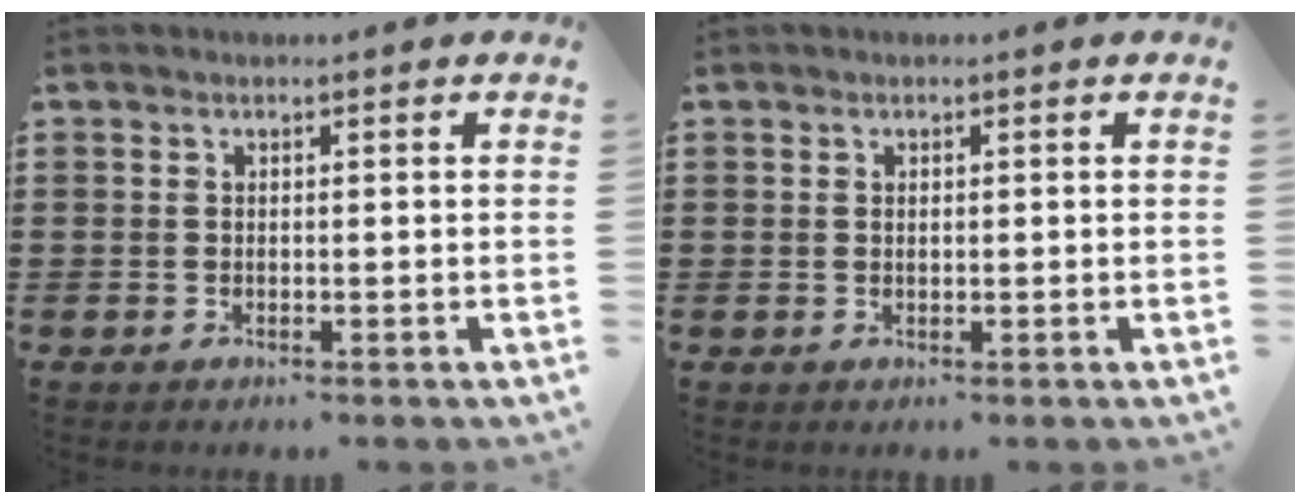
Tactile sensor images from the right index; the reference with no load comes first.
{"total": 0.6, "force": [0.2, 0.3, 0.4], "torque": [-0.010, 0.000, 0.004]}